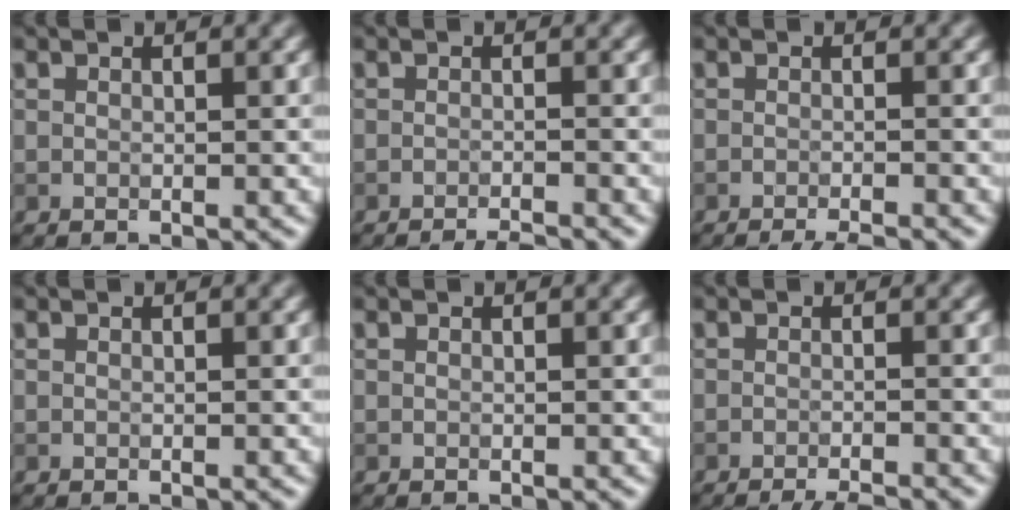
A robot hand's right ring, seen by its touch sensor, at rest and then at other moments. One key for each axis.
{"total": 2.4, "fx": -2.1, "fy": 0.2, "fz": 1.3, "tx": -0.015, "ty": -0.002, "tz": -0.038}
{"total": 3.2, "fx": -2.5, "fy": 0.4, "fz": 1.9, "tx": -0.026, "ty": -0.003, "tz": -0.044}
{"total": 0.0}
{"total": 0.0}
{"total": 3.5, "fx": -3.0, "fy": 0.4, "fz": 1.9, "tx": -0.026, "ty": -0.006, "tz": -0.049}